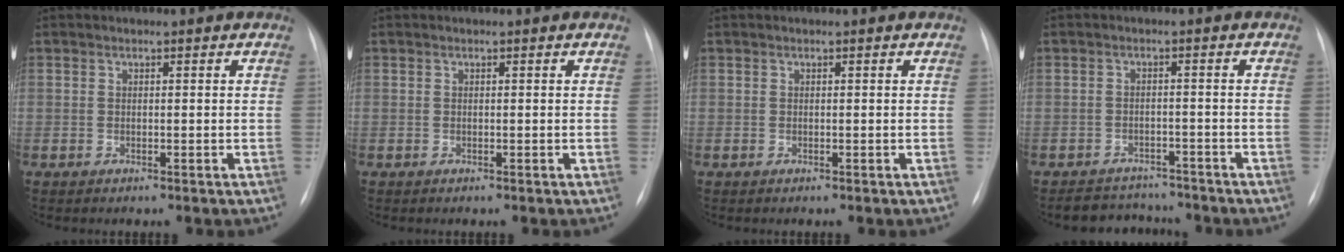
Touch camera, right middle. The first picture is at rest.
{"total": 0.0}
{"total": 0.0}
{"total": 6.2, "force": [-5.8, 2.2, 0.3], "torque": [0.001, 0.010, -0.081]}